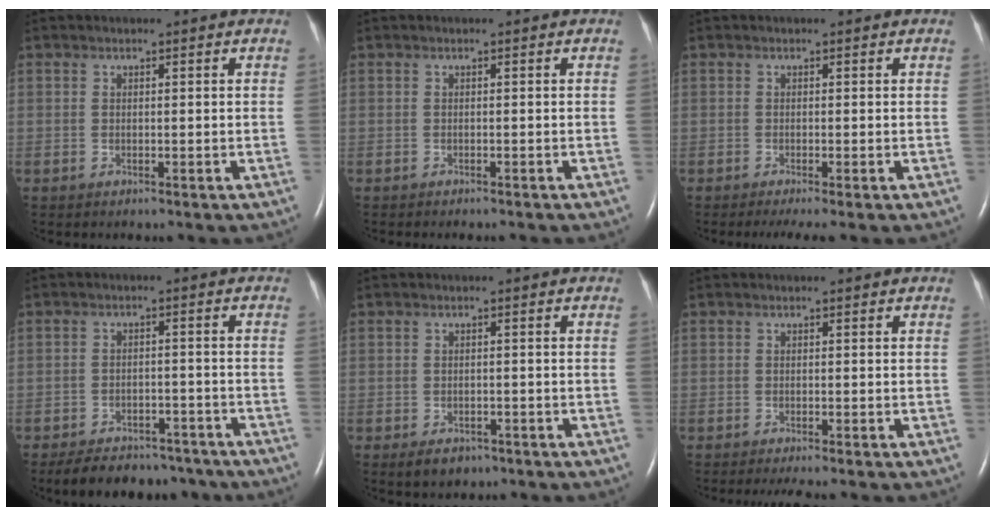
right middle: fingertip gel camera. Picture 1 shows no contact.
{"total": 3.5, "force": [-3.0, 0.7, 1.5], "torque": [-0.023, -0.006, -0.032]}
{"total": 3.0, "force": [-2.2, 0.0, 2.1], "torque": [-0.034, -0.011, -0.033]}
{"total": 11.5, "force": [-9.6, 5.1, 3.8], "torque": [-0.061, 0.003, -0.124]}
{"total": 3.2, "force": [-2.1, 2.0, 1.3], "torque": [-0.024, 0.000, -0.021]}
{"total": 3.3, "force": [-2.8, -0.1, 1.9], "torque": [-0.027, -0.008, -0.040]}